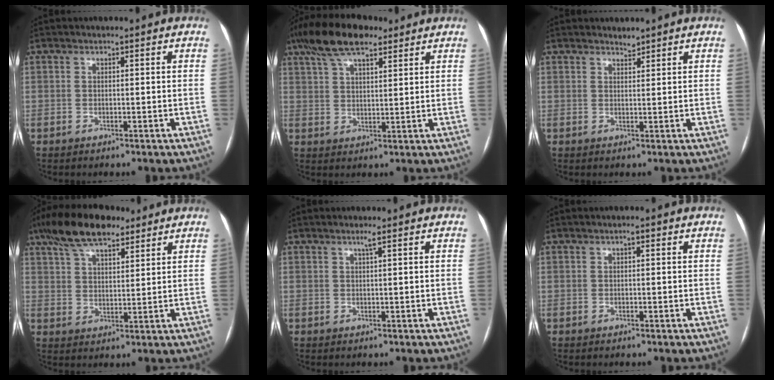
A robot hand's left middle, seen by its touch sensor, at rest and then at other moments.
{"total": 10.2, "force": [7.0, 3.4, 6.6], "torque": [-0.132, 0.030, 0.126]}
{"total": 1.1, "force": [1.1, 0.1, 0.0], "torque": [-0.005, -0.003, 0.019]}
{"total": 11.8, "force": [8.5, 4.1, 7.1], "torque": [-0.142, 0.030, 0.152]}
{"total": 0.9, "force": [0.5, -0.3, 0.7], "torque": [-0.018, -0.001, 0.013]}
{"total": 0.6, "force": [0.2, 0.2, 0.6], "torque": [-0.007, 0.003, 0.002]}